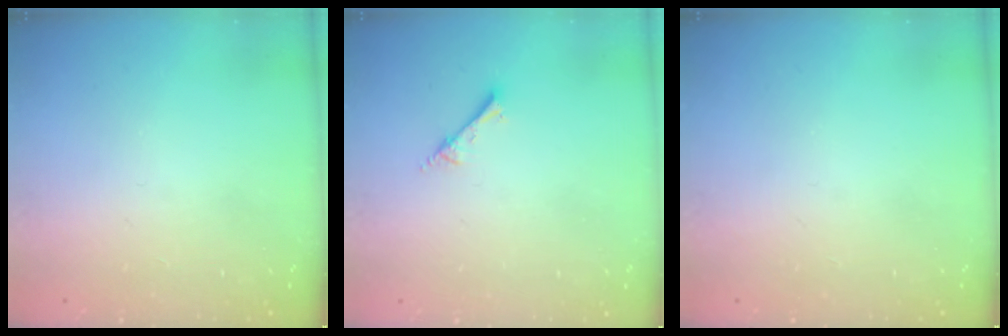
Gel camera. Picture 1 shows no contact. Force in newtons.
{"total": 2.2, "press": 2.2, "slide": 0.3}
{"total": 0.0}